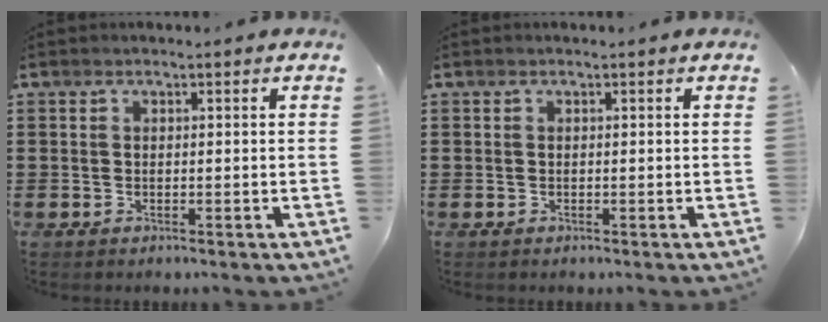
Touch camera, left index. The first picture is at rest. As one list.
[{"total": 0.0}]